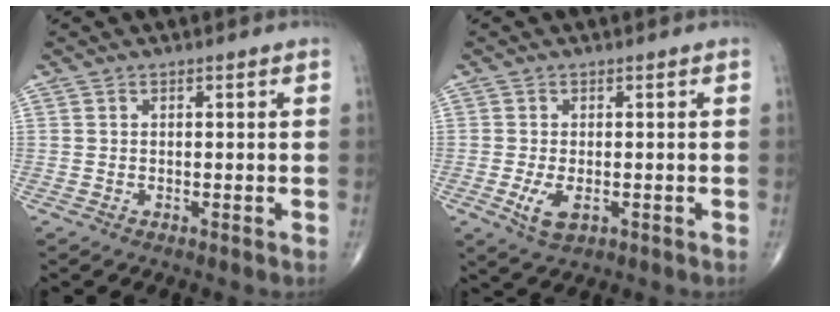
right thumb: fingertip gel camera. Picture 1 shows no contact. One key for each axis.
{"total": 4.3, "fx": -1.3, "fy": 2.3, "fz": 3.5, "tx": -0.068, "ty": -0.008, "tz": -0.018}